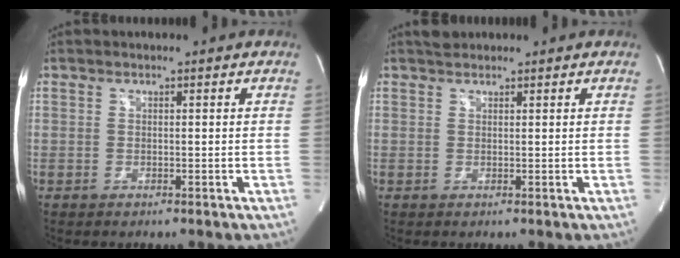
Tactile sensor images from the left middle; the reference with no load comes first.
{"total": 1.5, "force": [1.4, 0.5, 0.3], "torque": [-0.013, 0.014, 0.025]}